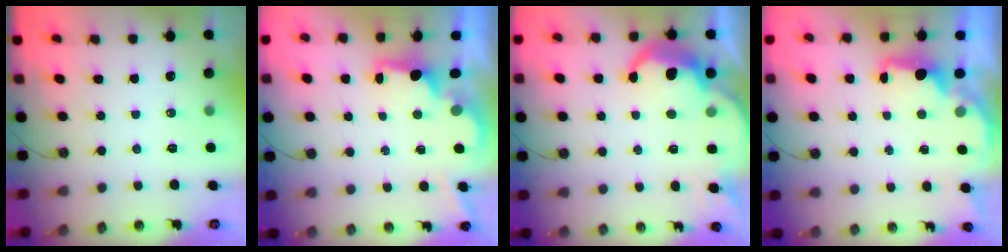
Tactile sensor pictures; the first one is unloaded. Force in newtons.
{"total": 2.1, "press": 1.9, "slide": 0.8}
{"total": 8.1, "press": 8.1, "slide": 0.5}
{"total": 2.5, "press": 2.4, "slide": 0.8}